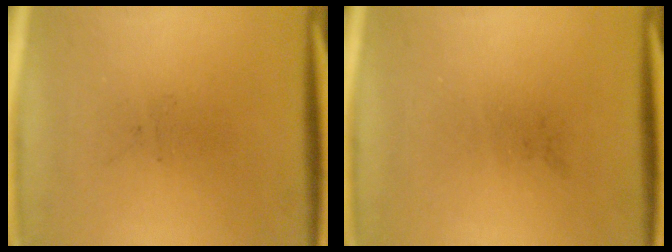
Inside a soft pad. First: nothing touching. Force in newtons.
{"total": 0.0}